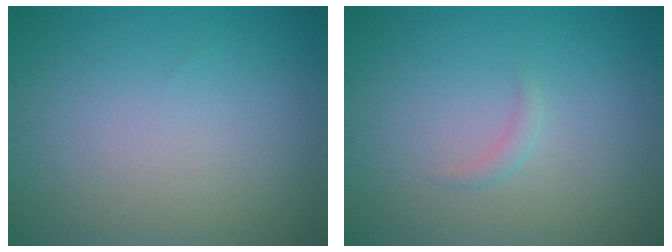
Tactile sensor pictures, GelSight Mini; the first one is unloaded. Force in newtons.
{"total": 0.8, "press": 0.8, "slide": 0.1}